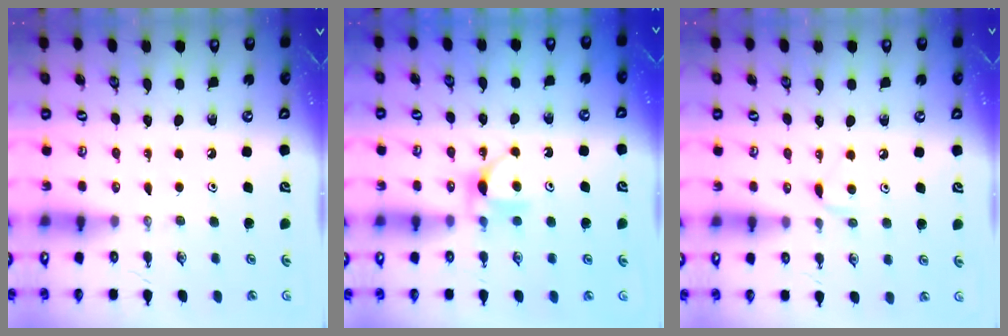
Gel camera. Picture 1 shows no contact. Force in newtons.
{"total": 5.4, "press": 5.3, "slide": 0.8}
{"total": 5.2, "press": 5.1, "slide": 0.6}